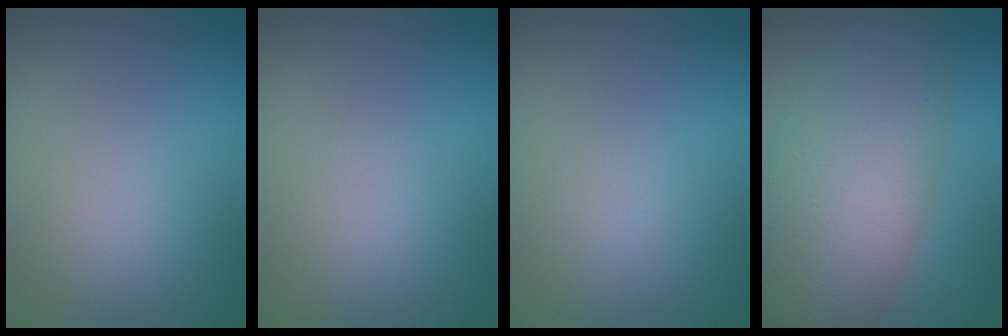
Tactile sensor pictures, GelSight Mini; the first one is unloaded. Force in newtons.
{"total": 0.0}
{"total": 0.0}
{"total": 11.1, "press": 11.1, "slide": 0.3}